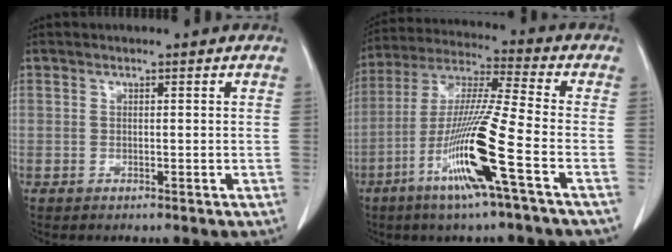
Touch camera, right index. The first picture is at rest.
{"total": 15.2, "force": [-6.2, -1.0, 13.8], "torque": [-0.282, -0.020, -0.123]}